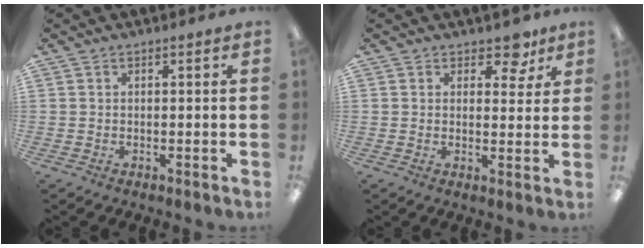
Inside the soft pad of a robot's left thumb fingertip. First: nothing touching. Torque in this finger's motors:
{"motor_torque": [0.12, 0.30, -0.11, -0.08, -0.02]}